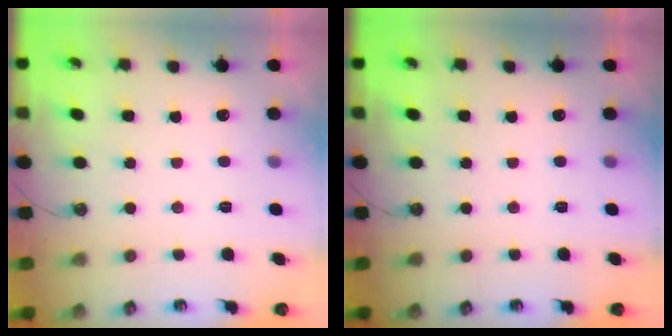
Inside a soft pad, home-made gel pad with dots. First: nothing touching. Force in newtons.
{"total": 0.0}